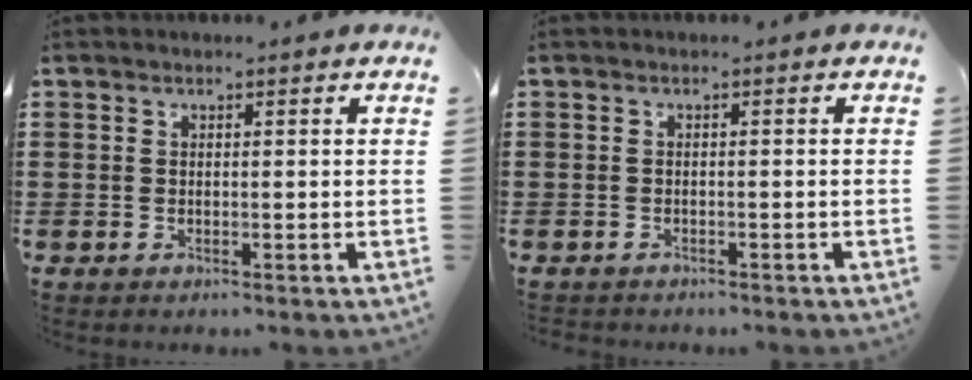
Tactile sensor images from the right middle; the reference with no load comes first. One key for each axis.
{"total": 0.9, "fx": -0.9, "fy": 0.3, "fz": -0.2, "tx": 0.001, "ty": 0.004, "tz": -0.020}